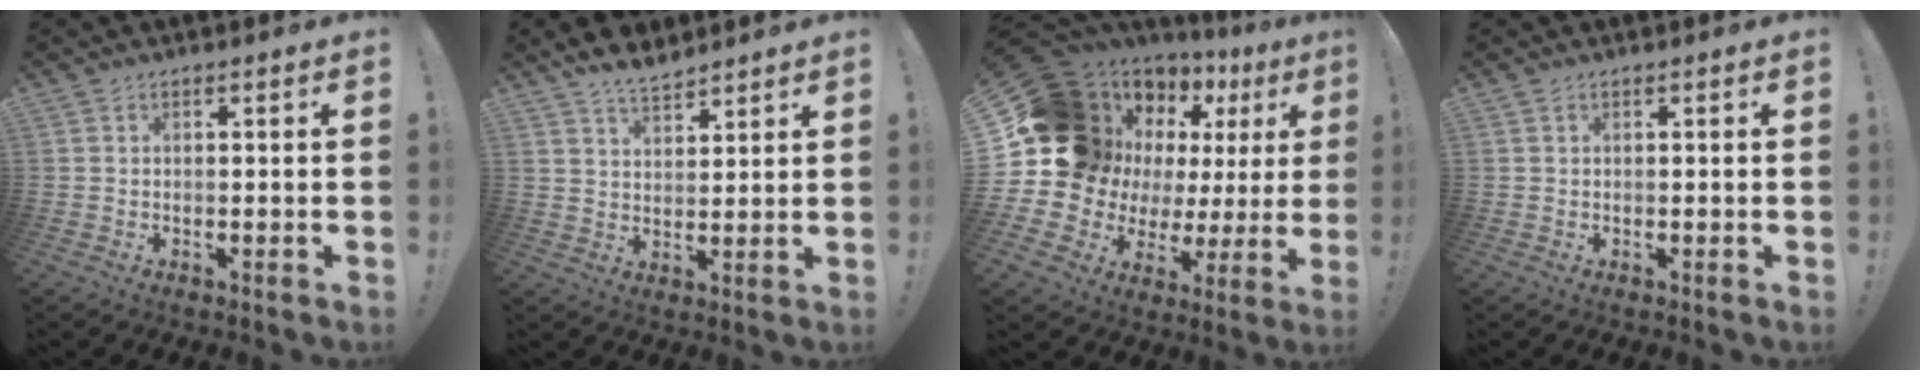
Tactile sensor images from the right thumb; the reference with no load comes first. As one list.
[{"total": 6.5, "force": [5.7, 2.3, 2.3], "torque": [-0.038, -0.031, 0.105]}, {"total": 18.6, "force": [6.0, 14.2, 10.3], "torque": [-0.169, -0.070, 0.154]}, {"total": 0.0}]